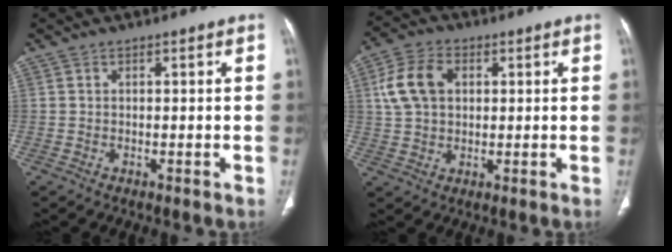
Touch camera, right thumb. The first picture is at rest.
{"total": 9.2, "force": [2.2, 6.4, 6.2], "torque": [-0.117, 0.012, 0.041]}